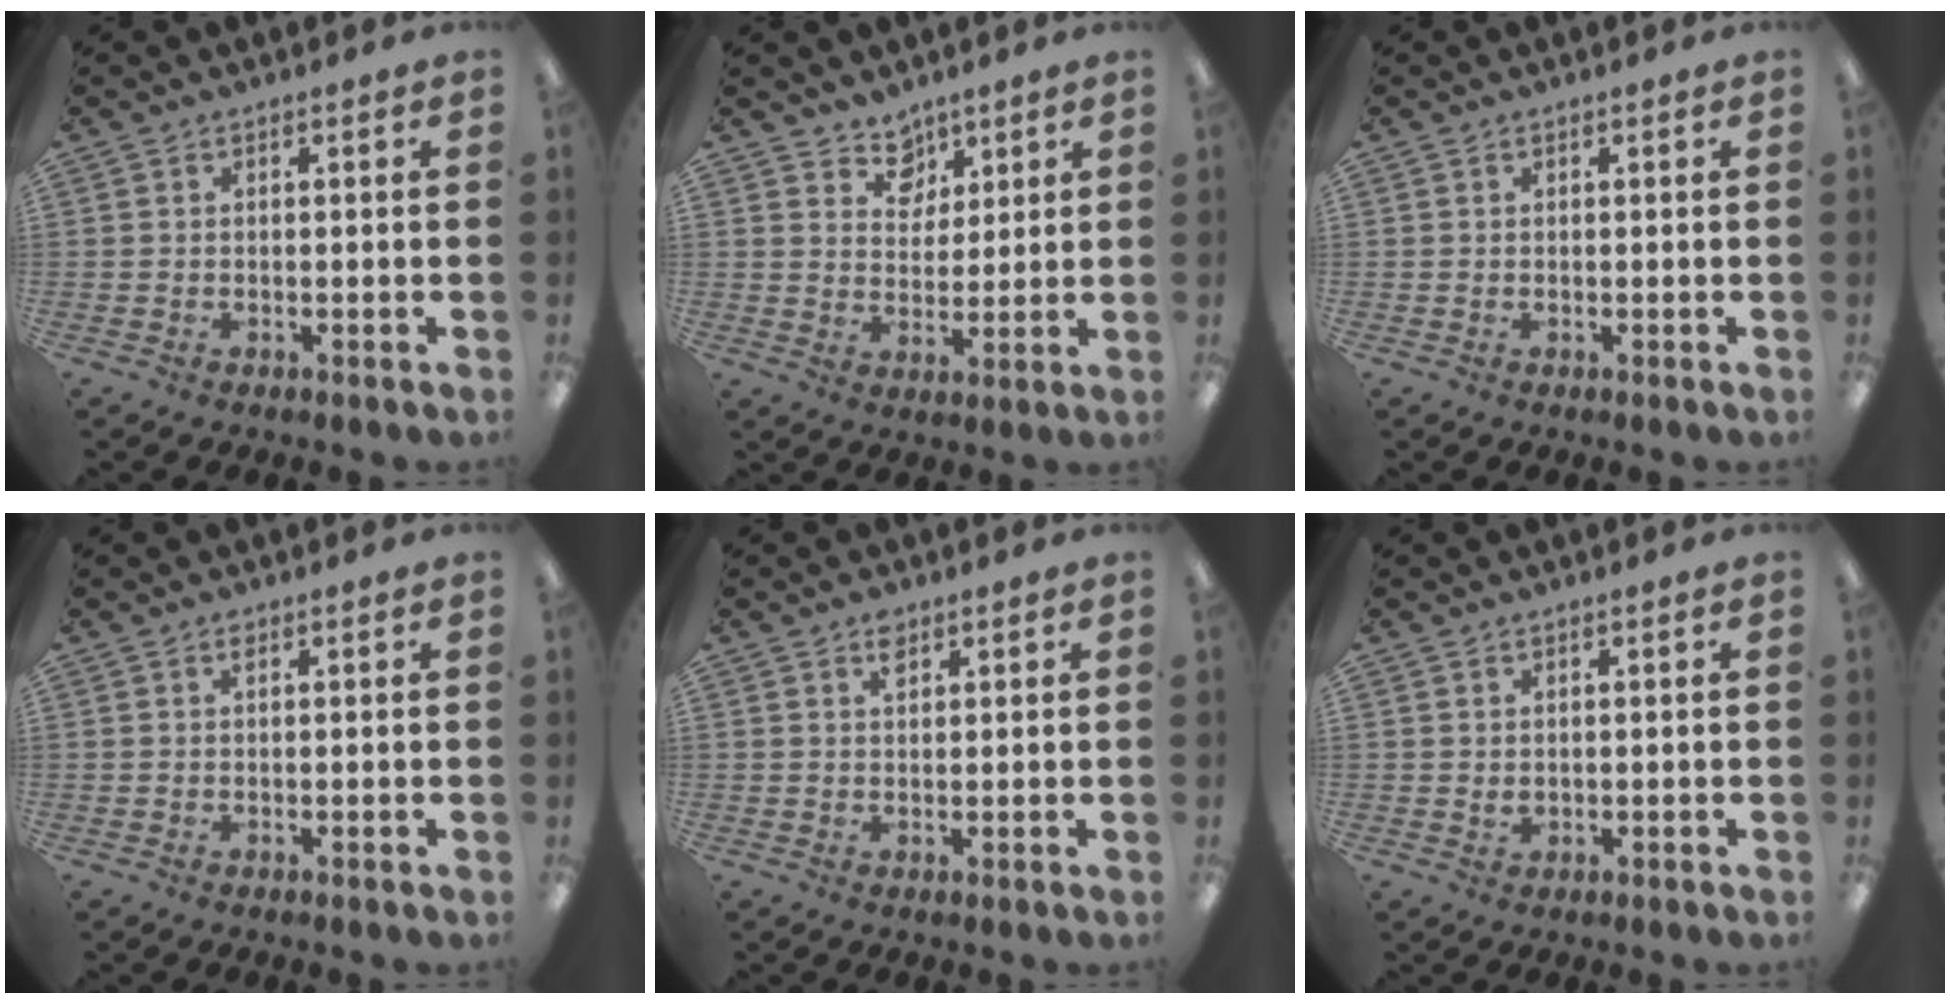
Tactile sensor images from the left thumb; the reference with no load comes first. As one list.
[{"total": 6.6, "force": [4.9, 4.4, 0.3], "torque": [-0.001, -0.035, 0.091]}, {"total": 0.0}, {"total": 0.9, "force": [0.6, 0.4, 0.6], "torque": [-0.007, -0.001, 0.009]}, {"total": 1.7, "force": [1.3, 0.7, 0.9], "torque": [-0.014, -0.003, 0.022]}, {"total": 1.4, "force": [0.7, 1.0, 0.8], "torque": [-0.009, -0.003, 0.011]}]